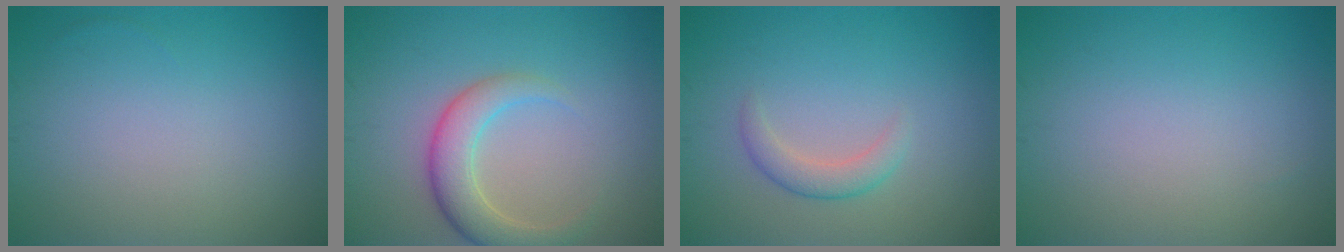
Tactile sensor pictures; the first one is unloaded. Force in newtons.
{"total": 4.0, "press": 4.0, "slide": 0.3}
{"total": 2.0, "press": 2.0, "slide": 0.1}
{"total": 0.0}